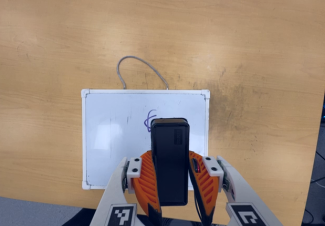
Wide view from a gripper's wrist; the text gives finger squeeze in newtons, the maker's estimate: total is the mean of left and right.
{"total": 6.7, "left": 5.6, "right": 7.9}